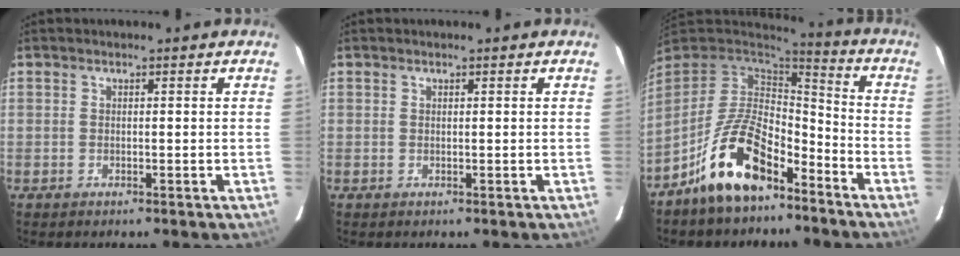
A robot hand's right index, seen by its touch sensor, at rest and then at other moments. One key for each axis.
{"total": 0.0}
{"total": 16.1, "fx": -10.0, "fy": 7.4, "fz": 10.3, "tx": -0.208, "ty": 0.012, "tz": -0.174}